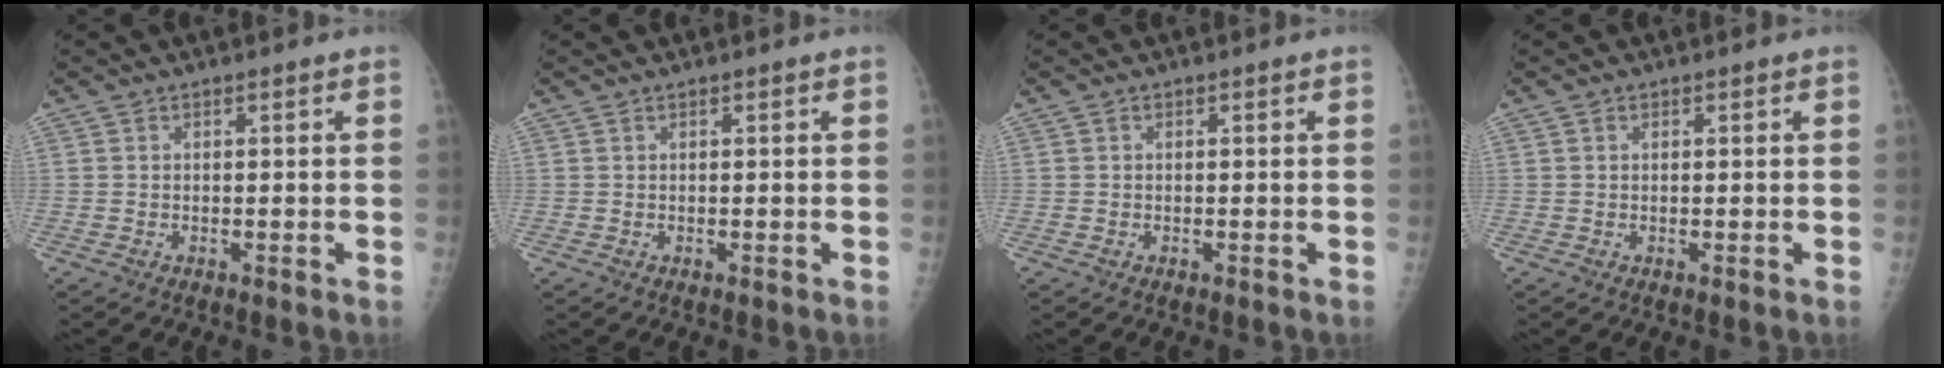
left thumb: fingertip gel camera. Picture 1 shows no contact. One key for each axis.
{"total": 0.0}
{"total": 0.0}
{"total": 0.5, "fx": 0.2, "fy": 0.4, "fz": 0.2, "tx": -0.003, "ty": 0.000, "tz": 0.004}